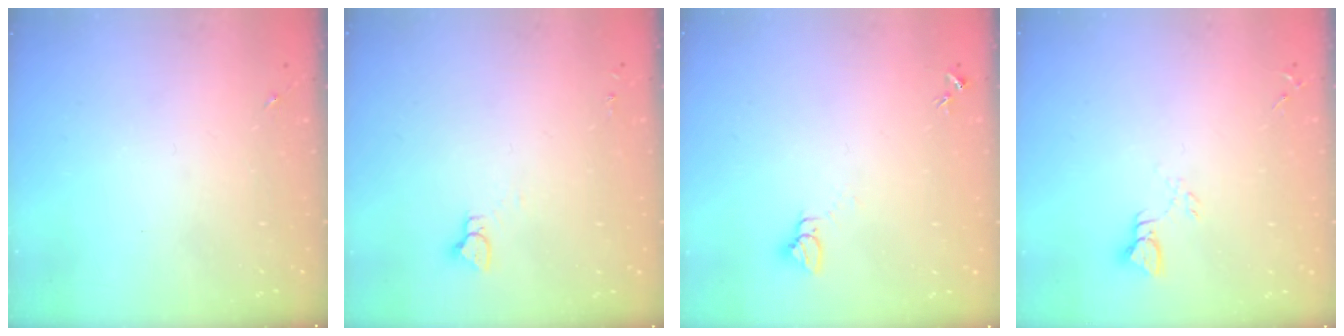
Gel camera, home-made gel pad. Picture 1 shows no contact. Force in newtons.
{"total": 3.2, "press": 3.2, "slide": 0.2}
{"total": 2.8, "press": 2.8, "slide": 0.1}
{"total": 2.8, "press": 2.8, "slide": 0.2}